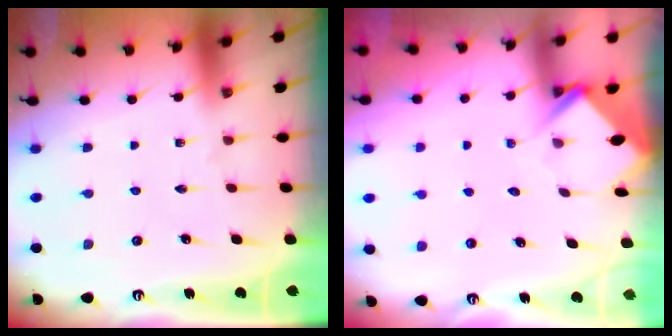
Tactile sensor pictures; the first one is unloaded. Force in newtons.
{"total": 3.9, "press": 3.9, "slide": 0.2}